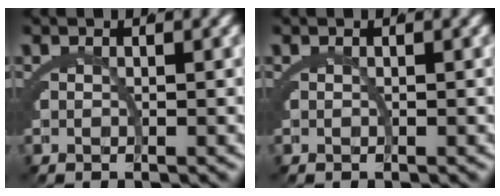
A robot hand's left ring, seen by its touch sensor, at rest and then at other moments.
{"total": 0.0}